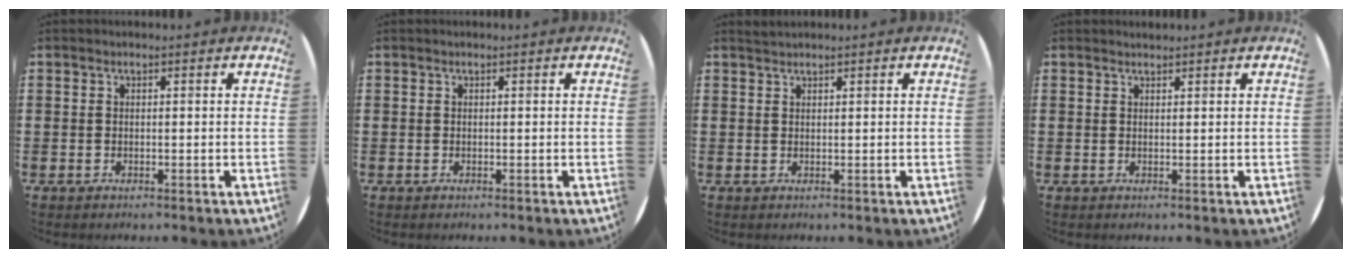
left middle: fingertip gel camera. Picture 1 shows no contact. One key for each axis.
{"total": 0.0}
{"total": 0.9, "fx": 0.9, "fy": 0.1, "fz": 0.0, "tx": -0.001, "ty": 0.001, "tz": 0.018}
{"total": 0.6, "fx": 0.6, "fy": 0.0, "fz": -0.1, "tx": 0.001, "ty": 0.002, "tz": 0.011}